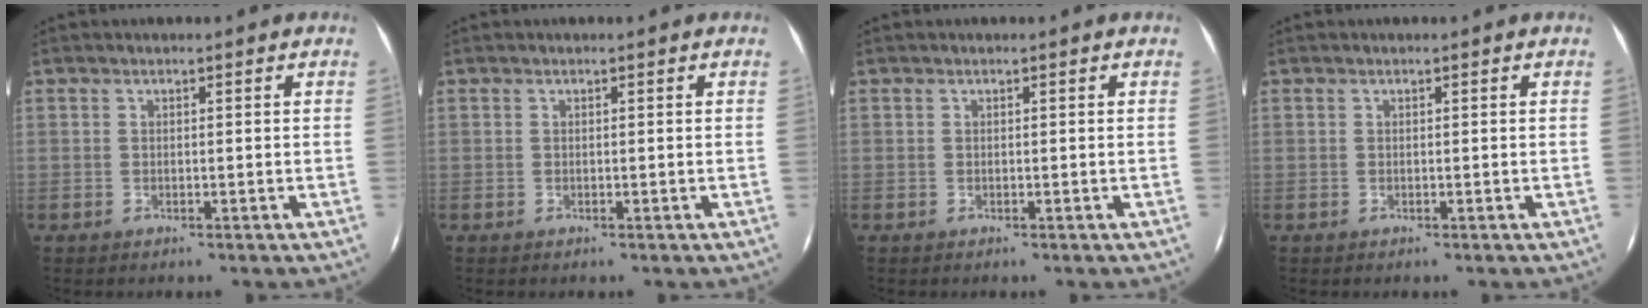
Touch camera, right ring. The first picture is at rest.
{"total": 0.0}
{"total": 0.0}
{"total": 0.0}